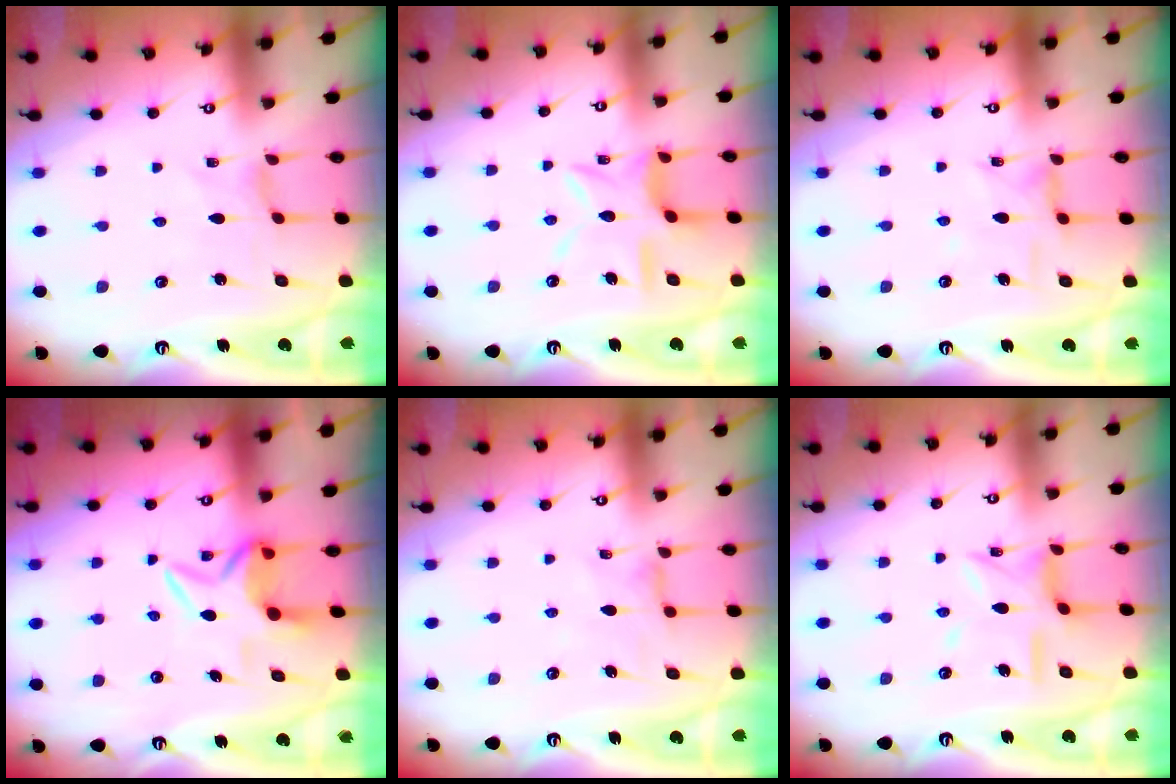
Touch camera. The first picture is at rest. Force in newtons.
{"total": 11.9, "press": 11.8, "slide": 1.2}
{"total": 3.5, "press": 3.5, "slide": 0.3}
{"total": 6.2, "press": 6.1, "slide": 0.9}
{"total": 1.7, "press": 1.7, "slide": 0.4}
{"total": 9.8, "press": 9.8, "slide": 0.8}